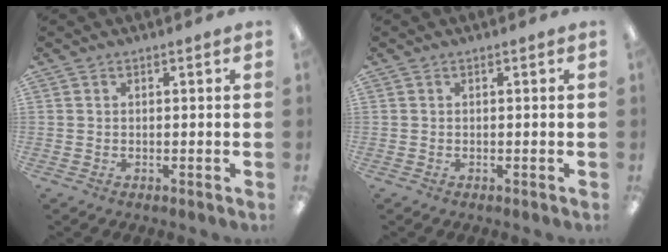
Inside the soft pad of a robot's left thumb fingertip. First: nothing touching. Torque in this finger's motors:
{"motor_torque": [-0.01, 0.01, 0.00, 0.04, 0.00]}